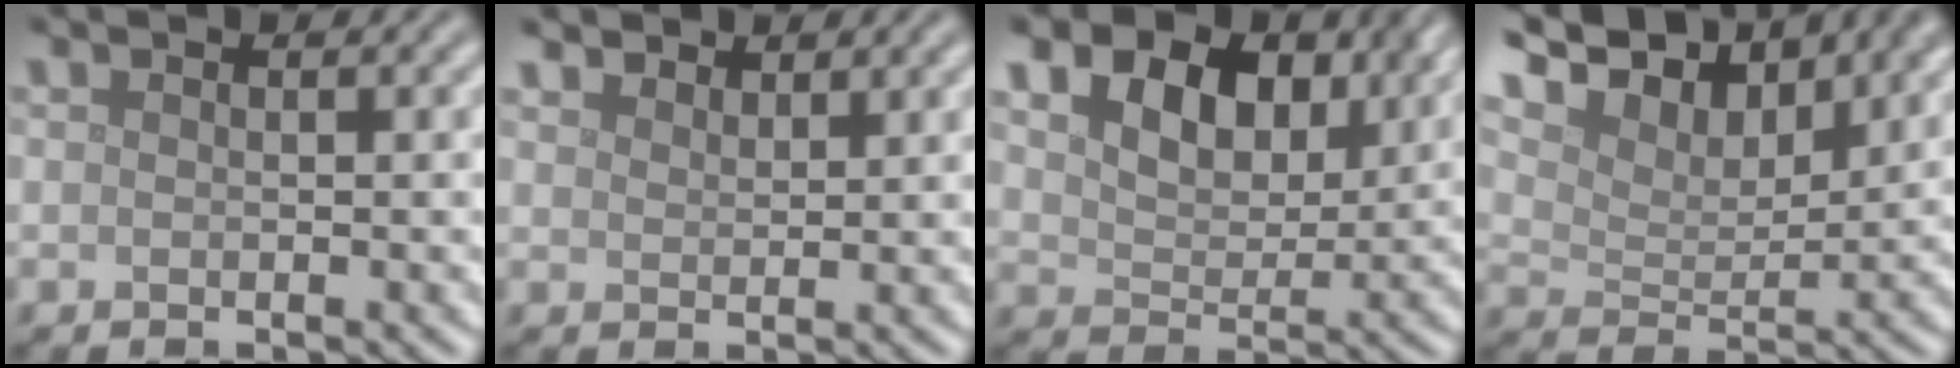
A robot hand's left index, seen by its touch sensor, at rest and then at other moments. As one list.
[{"total": 2.5, "force": [2.3, 0.8, 0.5], "torque": [-0.012, -0.004, 0.047]}, {"total": 8.9, "force": [4.8, 5.2, 5.4], "torque": [-0.090, 0.015, 0.065]}, {"total": 11.9, "force": [9.3, 4.9, 5.6], "torque": [-0.137, 0.019, 0.131]}]